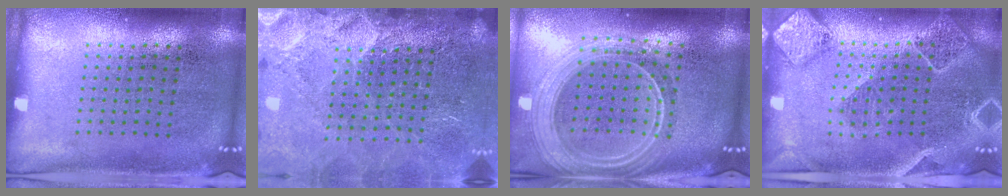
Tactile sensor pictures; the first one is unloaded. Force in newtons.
{"total": 3.4, "press": 3.0, "slide": 1.5}
{"total": 2.5, "press": 2.2, "slide": 1.3}
{"total": 2.4, "press": 2.1, "slide": 1.0}